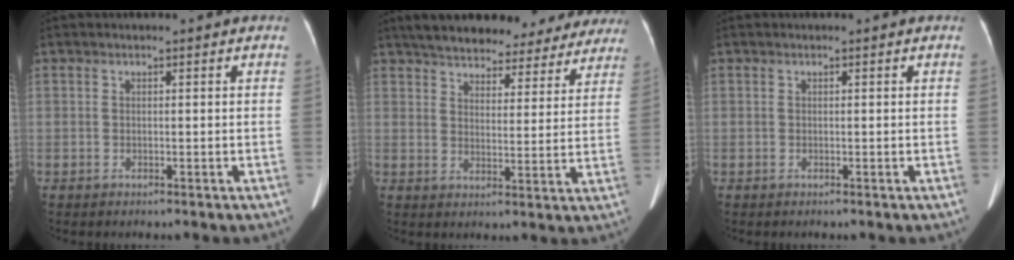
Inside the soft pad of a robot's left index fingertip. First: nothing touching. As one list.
[{"total": 25.9, "force": [22.7, 7.6, 9.9], "torque": [-0.148, -0.006, 0.280]}, {"total": 0.0}]